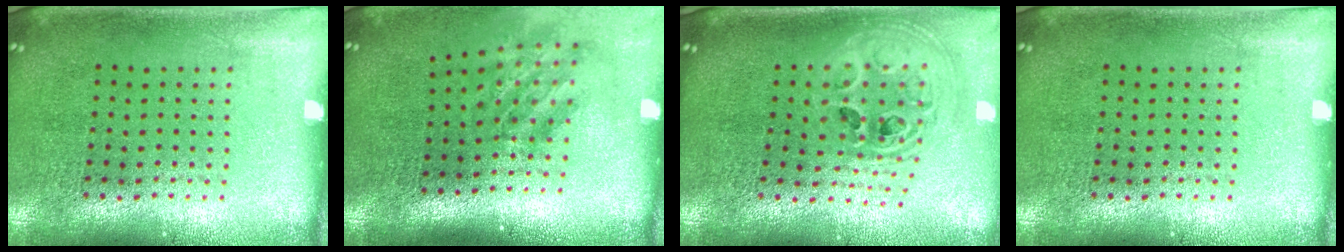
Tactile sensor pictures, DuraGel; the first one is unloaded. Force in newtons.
{"total": 1.9, "press": 1.2, "slide": 1.4}
{"total": 2.4, "press": 1.8, "slide": 1.6}
{"total": 0.0}